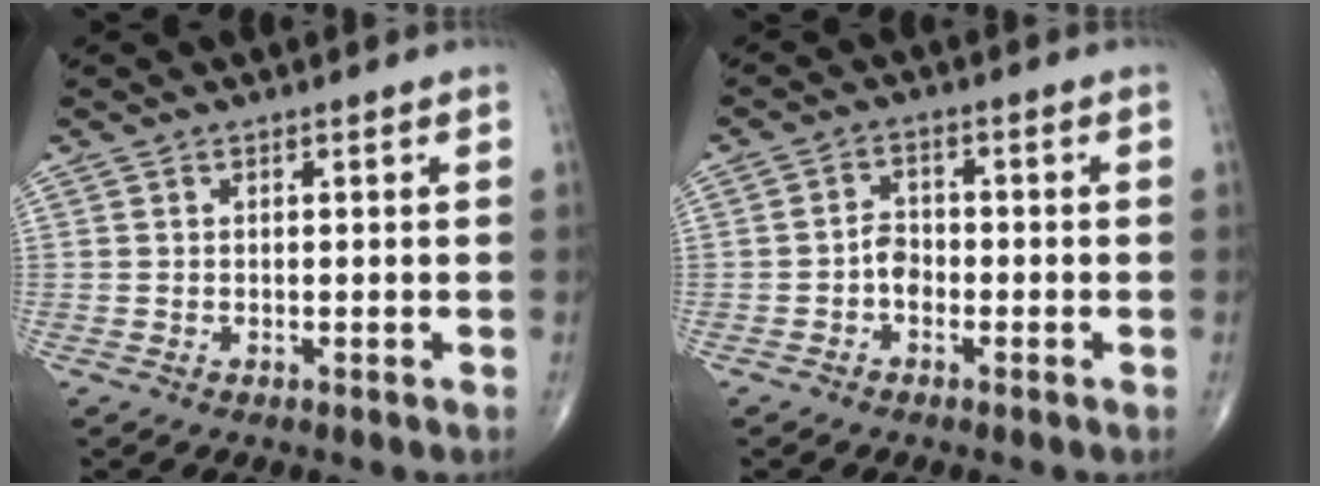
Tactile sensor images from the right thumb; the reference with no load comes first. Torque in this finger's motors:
{"motor_torque": [0.96, 0.81, 0.24, -0.42, -0.01]}